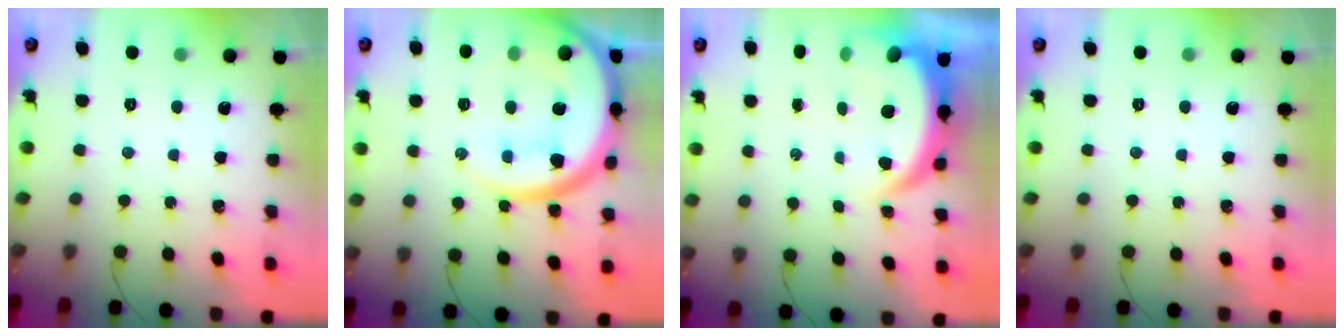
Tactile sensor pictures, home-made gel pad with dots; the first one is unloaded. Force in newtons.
{"total": 23.7, "press": 23.6, "slide": 2.7}
{"total": 7.0, "press": 7.0, "slide": 1.0}
{"total": 0.0}